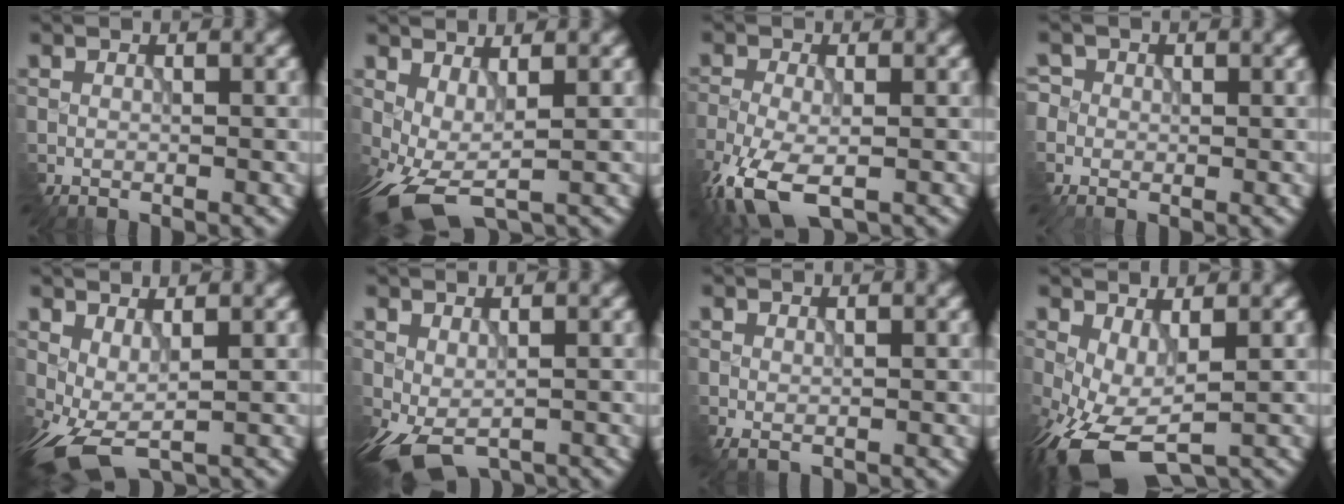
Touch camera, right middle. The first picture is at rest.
{"total": 5.5, "force": [-0.9, 2.4, 4.9], "torque": [-0.114, -0.007, -0.014]}
{"total": 7.8, "force": [-4.1, 3.8, 5.4], "torque": [-0.139, -0.028, -0.076]}
{"total": 2.1, "force": [-0.1, 2.0, 0.7], "torque": [-0.020, 0.010, -0.012]}
{"total": 4.8, "force": [-0.9, 2.2, 4.2], "torque": [-0.102, -0.006, -0.014]}
{"total": 4.2, "force": [-1.7, 2.4, 3.0], "torque": [-0.078, -0.004, -0.024]}
{"total": 0.6, "force": [0.1, 0.2, 0.6], "torque": [-0.015, -0.003, 0.005]}
{"total": 7.5, "force": [-2.7, 3.6, 6.0], "torque": [-0.145, -0.019, -0.037]}